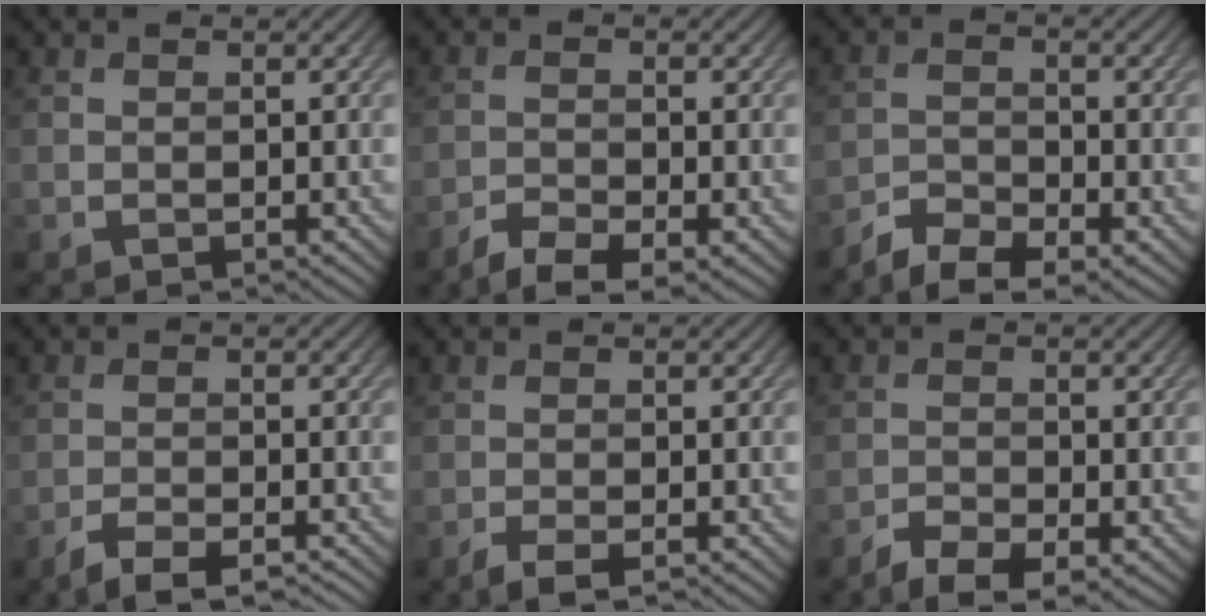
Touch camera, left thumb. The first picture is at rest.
{"total": 4.3, "force": [-3.3, 1.0, 2.6], "torque": [-0.051, -0.007, -0.060]}
{"total": 5.5, "force": [-4.3, 1.7, 2.9], "torque": [-0.053, -0.006, -0.081]}
{"total": 4.3, "force": [-3.3, 1.0, 2.6], "torque": [-0.047, -0.002, -0.061]}
{"total": 2.4, "force": [-1.7, 0.4, 1.6], "torque": [-0.033, 0.000, -0.036]}
{"total": 4.3, "force": [-3.1, 1.3, 2.7], "torque": [-0.048, -0.007, -0.055]}